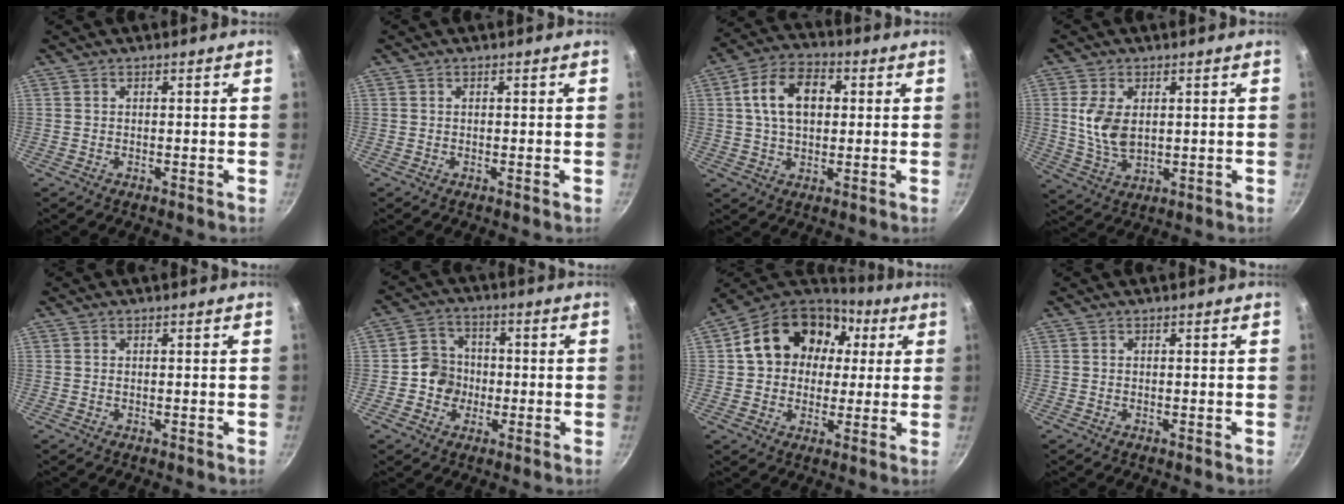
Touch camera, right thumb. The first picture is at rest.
{"total": 0.0}
{"total": 11.9, "force": [2.1, 7.9, 8.6], "torque": [-0.126, 0.018, 0.026]}
{"total": 7.8, "force": [1.3, 4.7, 6.1], "torque": [-0.120, -0.013, 0.030]}
{"total": 0.0}
{"total": 6.8, "force": [-1.1, 6.3, 2.3], "torque": [-0.002, 0.019, -0.034]}
{"total": 18.8, "force": [4.4, 14.7, 11.0], "torque": [-0.161, 0.031, 0.063]}
{"total": 0.0}